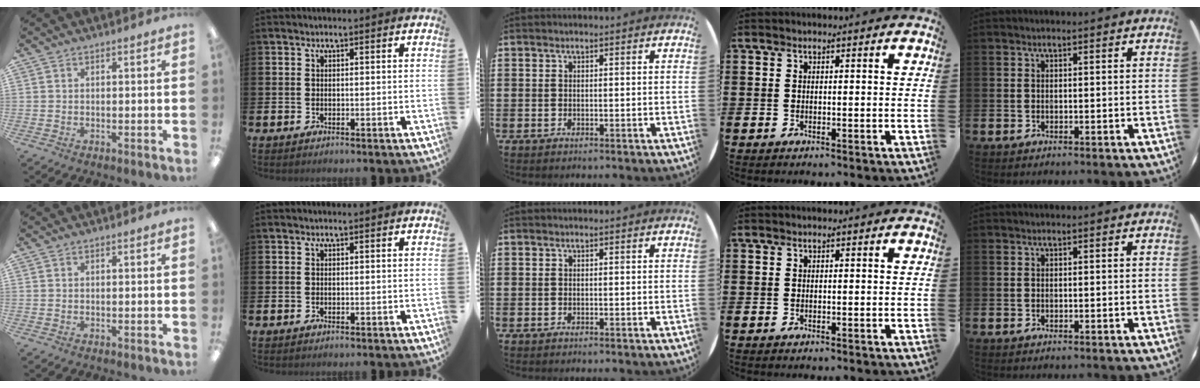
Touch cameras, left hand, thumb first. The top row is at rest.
{}